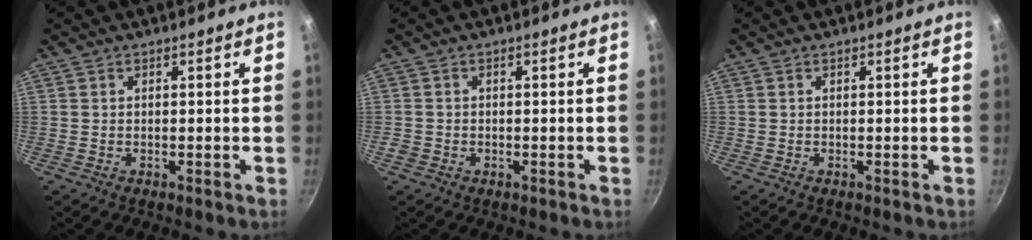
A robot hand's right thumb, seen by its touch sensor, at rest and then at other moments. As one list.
[{"total": 1.5, "force": [-0.6, 1.3, 0.5], "torque": [-0.009, 0.001, -0.011]}, {"total": 0.0}]